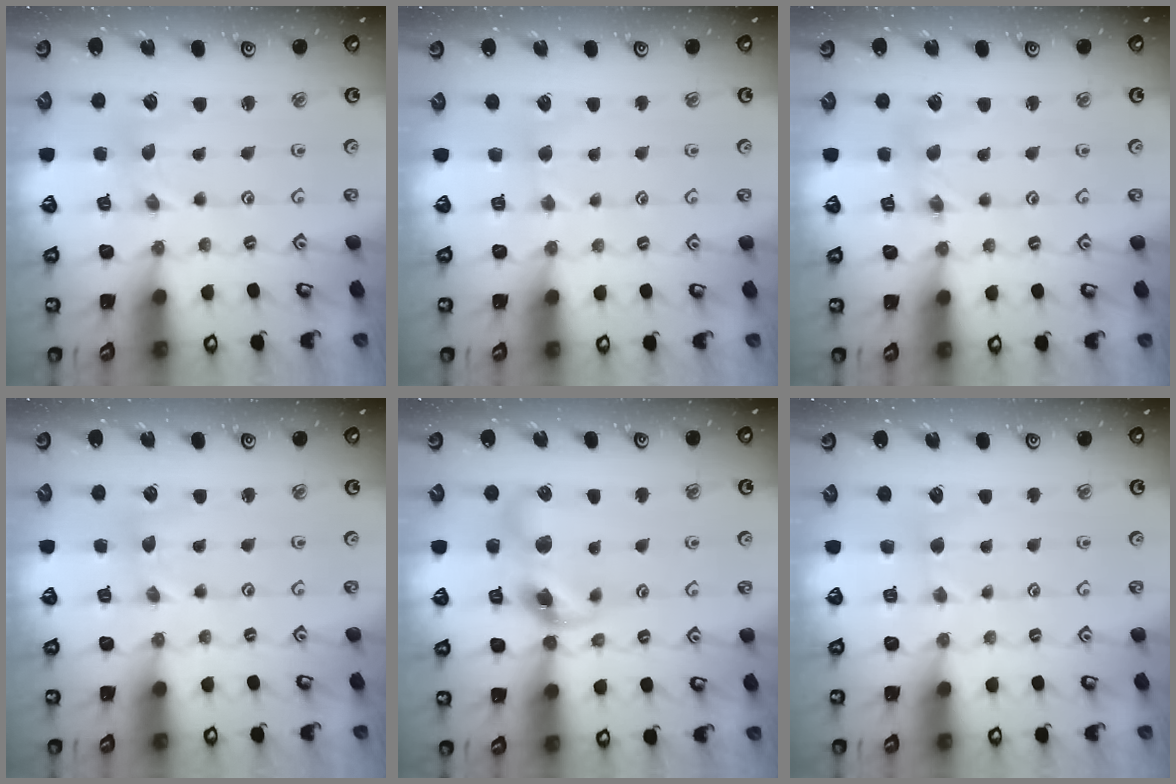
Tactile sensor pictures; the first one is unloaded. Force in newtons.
{"total": 1.6, "press": 1.5, "slide": 0.2}
{"total": 1.3, "press": 1.3, "slide": 0.3}
{"total": 1.1, "press": 1.1, "slide": 0.1}
{"total": 13.1, "press": 13.0, "slide": 1.9}
{"total": 1.6, "press": 1.5, "slide": 0.2}